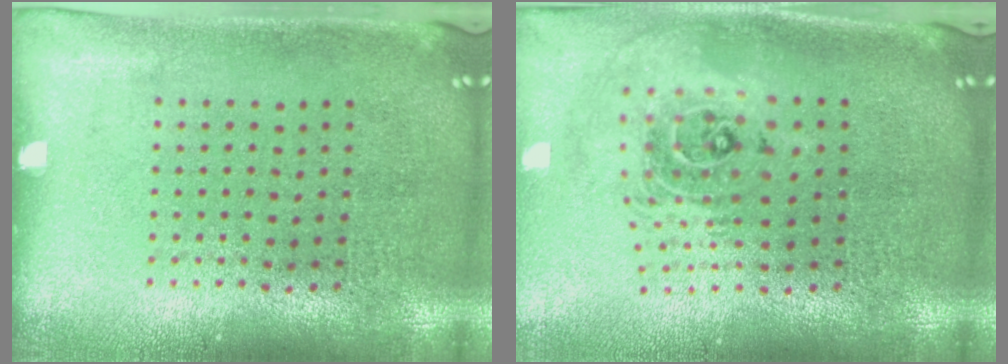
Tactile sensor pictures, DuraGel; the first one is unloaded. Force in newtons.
{"total": 2.3, "press": 1.8, "slide": 1.5}